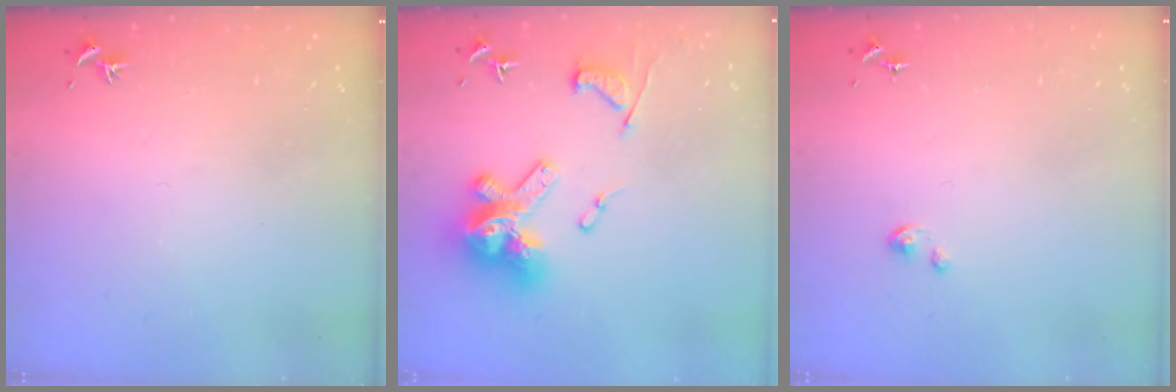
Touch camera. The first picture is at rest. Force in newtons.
{"total": 20.0, "press": 19.9, "slide": 1.9}
{"total": 1.1, "press": 1.1, "slide": 0.2}